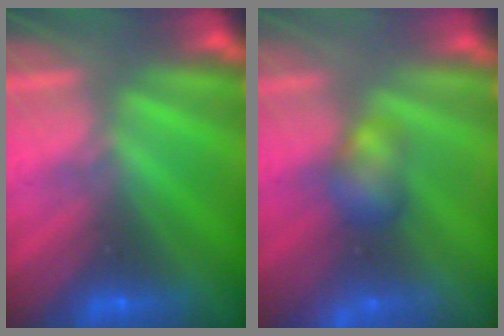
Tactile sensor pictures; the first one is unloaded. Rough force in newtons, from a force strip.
{"total": 3.0}